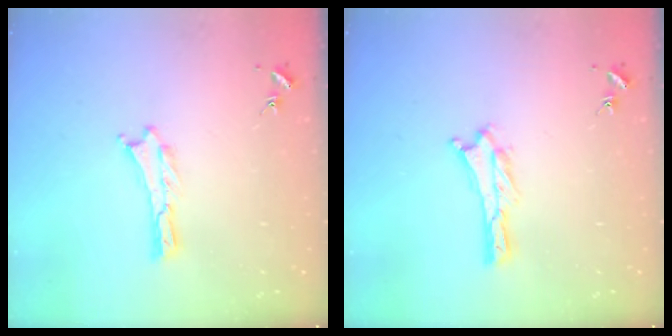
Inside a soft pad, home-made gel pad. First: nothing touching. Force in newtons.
{"total": 0.0}